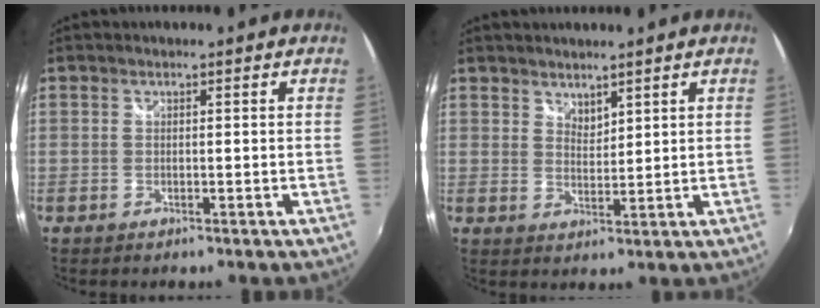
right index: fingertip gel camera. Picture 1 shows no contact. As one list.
[{"total": 2.8, "force": [2.5, 1.1, 0.8], "torque": [-0.008, 0.002, 0.045]}]